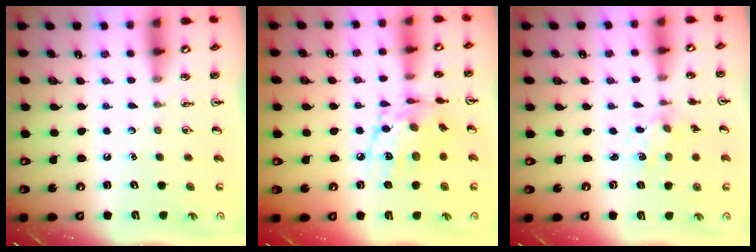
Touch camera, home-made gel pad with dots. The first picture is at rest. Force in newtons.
{"total": 13.2, "press": 13.1, "slide": 0.6}
{"total": 1.1, "press": 1.0, "slide": 0.3}